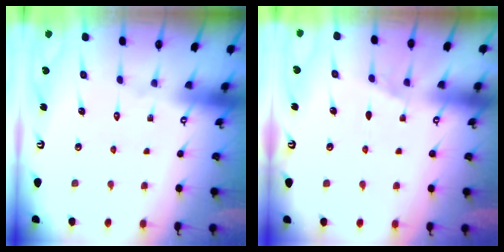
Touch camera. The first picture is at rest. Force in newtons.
{"total": 0.7, "press": 0.7, "slide": 0.1}